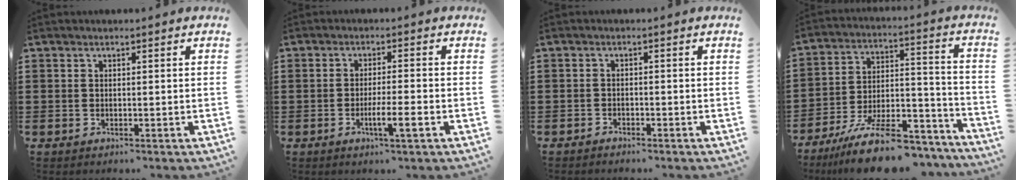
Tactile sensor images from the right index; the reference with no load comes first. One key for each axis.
{"total": 4.9, "fx": -2.0, "fy": 0.4, "fz": 4.4, "tx": -0.071, "ty": -0.007, "tz": -0.034}
{"total": 1.0, "fx": -1.0, "fy": 0.1, "fz": 0.1, "tx": -0.006, "ty": 0.000, "tz": -0.021}
{"total": 14.6, "fx": -11.9, "fy": 3.7, "fz": 7.7, "tx": -0.122, "ty": 0.050, "tz": -0.214}